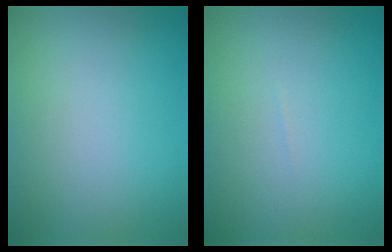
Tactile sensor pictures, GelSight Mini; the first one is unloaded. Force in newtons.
{"total": 0.0}